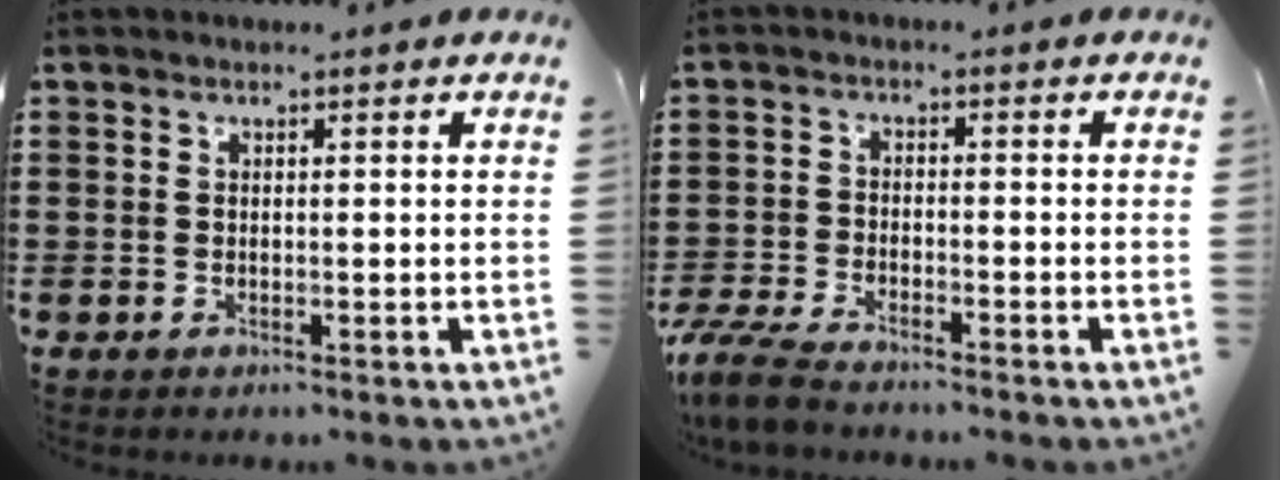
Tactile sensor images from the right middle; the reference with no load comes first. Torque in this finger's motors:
{"motor_torque": [1.33, -0.53, 0.43, 0.14]}